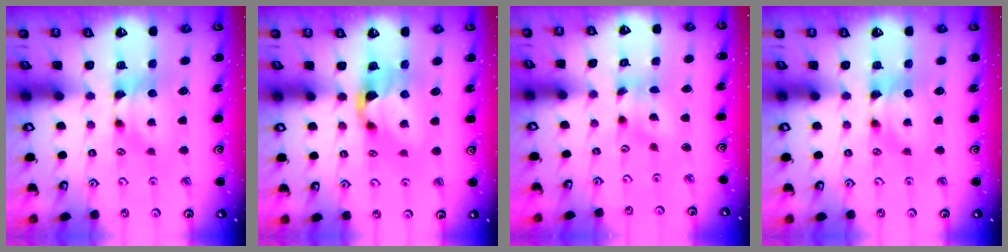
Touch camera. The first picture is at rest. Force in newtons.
{"total": 2.2, "press": 1.9, "slide": 1.2}
{"total": 1.7, "press": 1.0, "slide": 1.4}
{"total": 0.0}